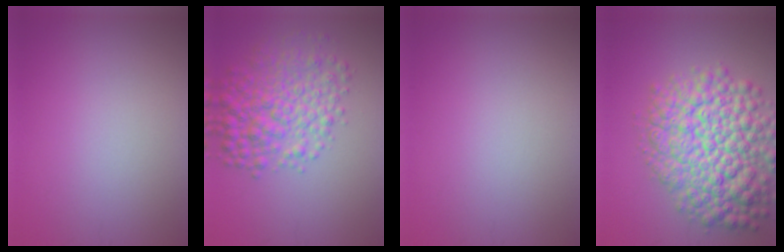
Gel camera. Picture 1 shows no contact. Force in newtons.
{"total": 6.1, "press": 6.1, "slide": 0.1}
{"total": 0.0}
{"total": 10.4, "press": 10.4, "slide": 0.4}